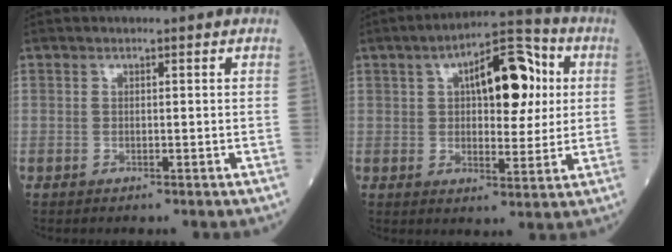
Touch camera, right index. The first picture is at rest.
{"total": 12.9, "force": [3.4, 5.2, 11.3], "torque": [-0.163, 0.033, 0.049]}